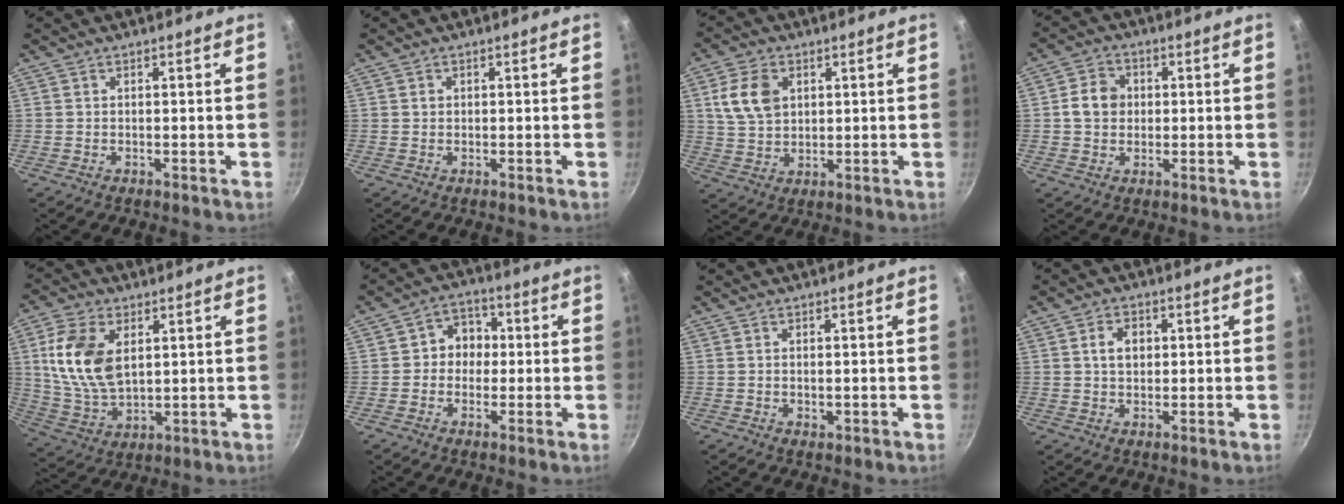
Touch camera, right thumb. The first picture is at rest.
{"total": 0.5, "force": [0.1, 0.5, 0.1], "torque": [0.001, 0.002, 0.002]}
{"total": 8.8, "force": [2.6, 6.2, 5.6], "torque": [-0.091, -0.003, 0.051]}
{"total": 5.9, "force": [0.4, 5.1, 3.0], "torque": [-0.031, 0.010, -0.003]}
{"total": 13.9, "force": [3.4, 8.4, 10.5], "torque": [-0.190, -0.016, 0.076]}
{"total": 6.5, "force": [0.0, 5.8, 3.0], "torque": [-0.001, 0.015, -0.012]}
{"total": 0.9, "force": [-0.1, 0.5, 0.7], "torque": [-0.011, -0.001, 0.000]}
{"total": 4.2, "force": [0.7, 3.1, 2.8], "torque": [-0.029, 0.005, 0.011]}